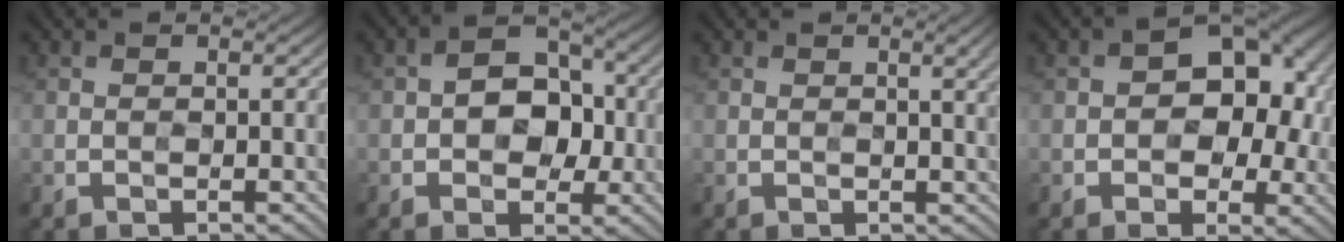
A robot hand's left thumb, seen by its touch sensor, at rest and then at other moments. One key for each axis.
{"total": 6.3, "fx": -0.4, "fy": 4.5, "fz": 4.3, "tx": -0.052, "ty": 0.007, "tz": -0.017}
{"total": 2.7, "fx": 1.0, "fy": 0.6, "fz": 2.5, "tx": -0.034, "ty": 0.002, "tz": 0.016}
{"total": 9.9, "fx": 0.3, "fy": 6.6, "fz": 7.4, "tx": -0.076, "ty": 0.009, "tz": -0.006}